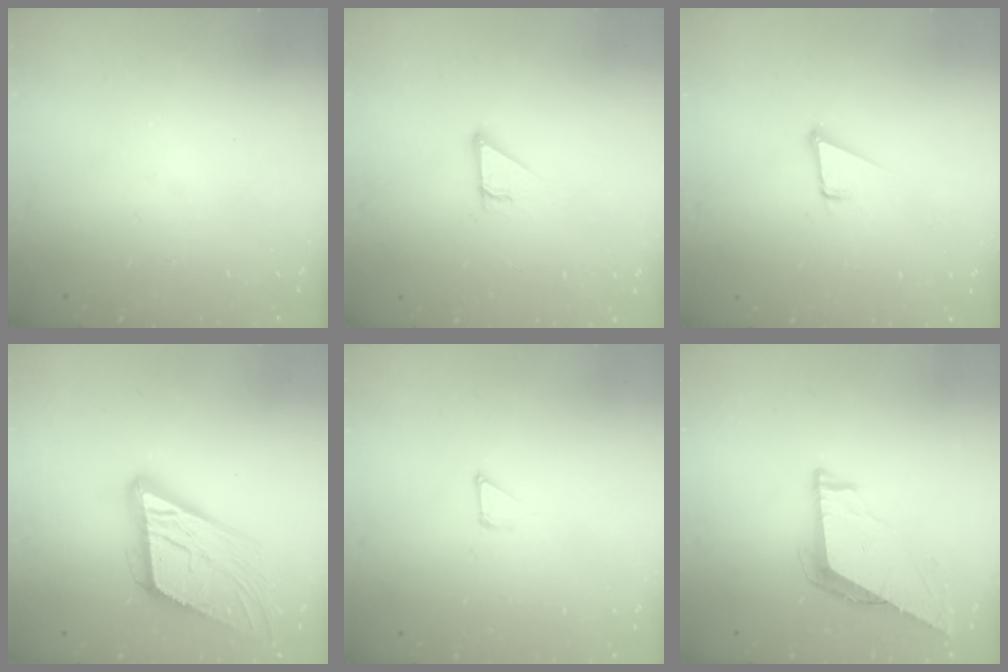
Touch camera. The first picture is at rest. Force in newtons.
{"total": 3.4, "press": 3.4, "slide": 0.3}
{"total": 4.3, "press": 3.4, "slide": 2.6}
{"total": 18.5, "press": 18.2, "slide": 3.6}
{"total": 1.3, "press": 1.3, "slide": 0.0}
{"total": 7.5, "press": 7.5, "slide": 0.5}